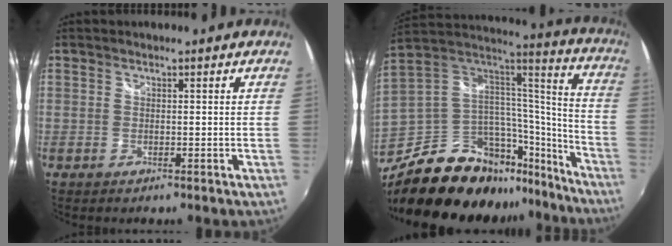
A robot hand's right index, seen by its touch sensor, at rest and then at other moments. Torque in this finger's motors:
{"motor_torque": [1.04, -1.10, -0.05, -0.15]}